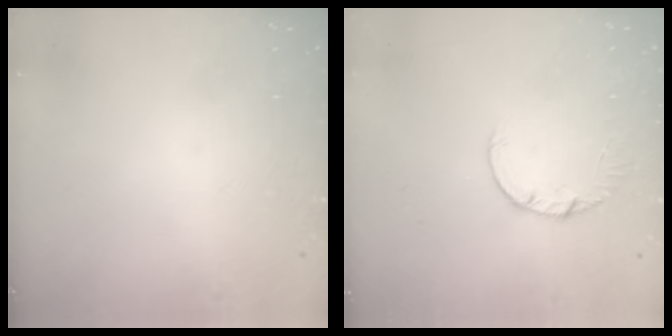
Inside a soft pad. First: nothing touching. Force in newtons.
{"total": 2.7, "press": 2.7, "slide": 0.4}